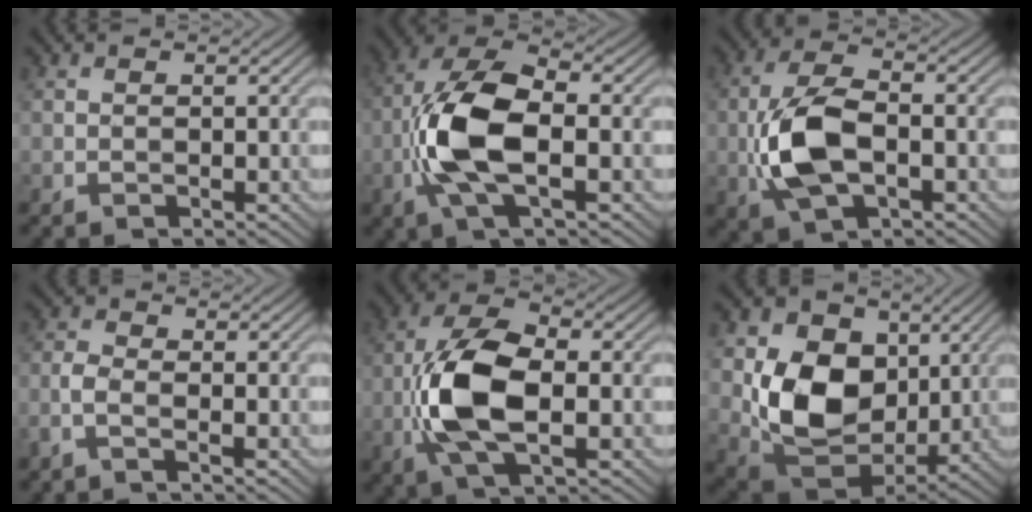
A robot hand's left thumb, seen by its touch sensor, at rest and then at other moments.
{"total": 11.5, "force": [-2.2, 5.0, 10.1], "torque": [-0.222, 0.011, -0.047]}
{"total": 9.7, "force": [-2.2, 5.0, 8.0], "torque": [-0.183, 0.006, -0.047]}
{"total": 2.6, "force": [-1.4, 1.0, 1.9], "torque": [-0.053, 0.005, -0.040]}
{"total": 11.5, "force": [-2.0, 5.6, 9.9], "torque": [-0.217, 0.007, -0.044]}
{"total": 12.9, "force": [1.5, 9.8, 8.3], "torque": [-0.180, -0.013, 0.027]}